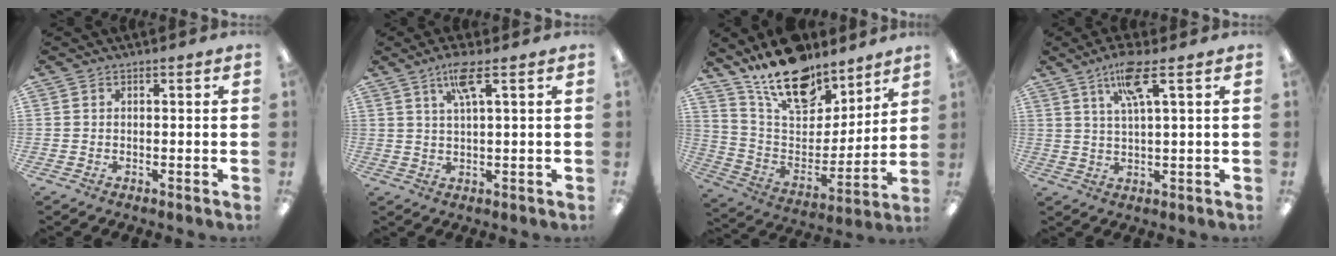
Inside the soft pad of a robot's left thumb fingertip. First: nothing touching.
{"total": 6.4, "force": [3.5, 1.1, 5.3], "torque": [-0.106, 0.004, 0.056]}
{"total": 20.2, "force": [15.7, 9.2, 8.8], "torque": [-0.166, -0.102, 0.280]}
{"total": 8.7, "force": [4.7, 1.6, 7.1], "torque": [-0.135, 0.001, 0.076]}